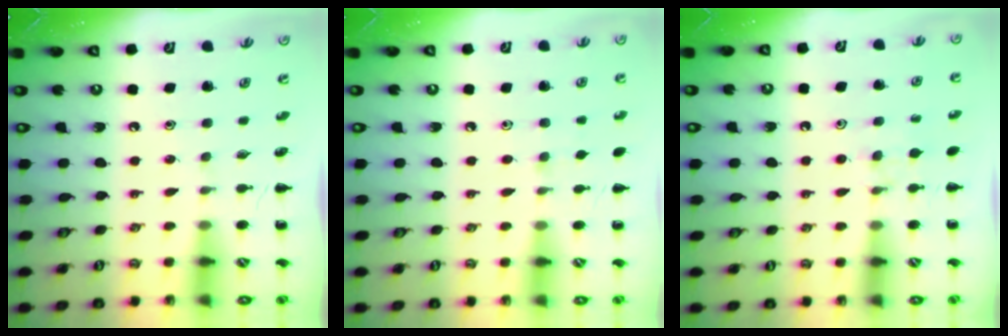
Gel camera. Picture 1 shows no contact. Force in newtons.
{"total": 4.6, "press": 4.3, "slide": 1.7}
{"total": 5.6, "press": 5.4, "slide": 1.4}